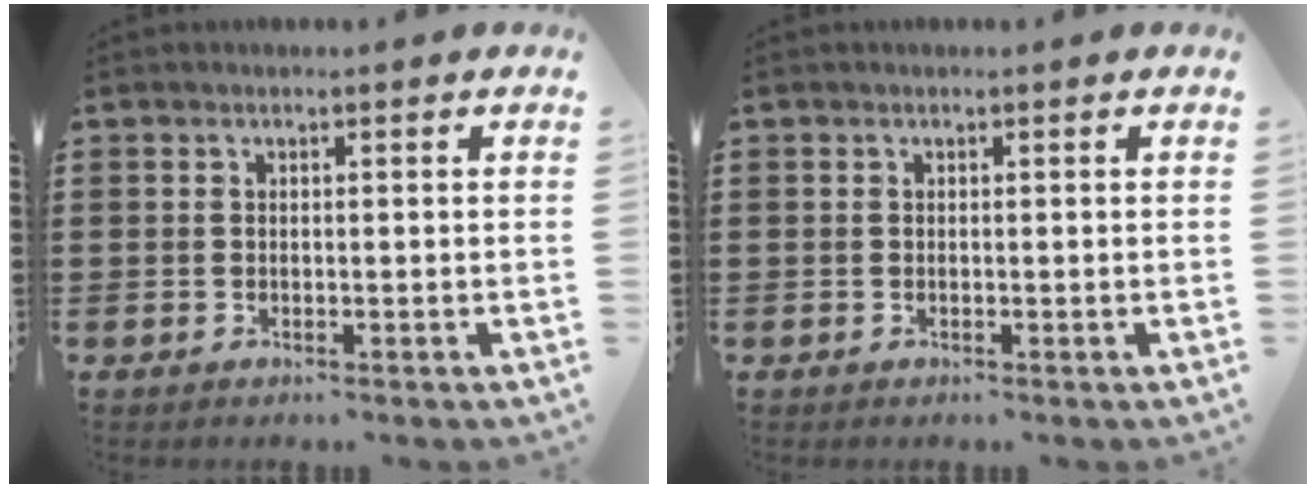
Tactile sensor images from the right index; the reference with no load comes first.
{"total": 0.0}